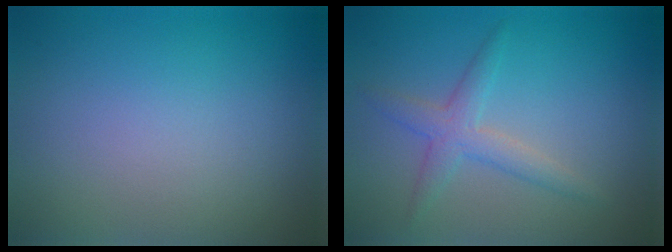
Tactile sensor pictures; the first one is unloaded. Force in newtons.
{"total": 2.6, "press": 2.6, "slide": 0.2}